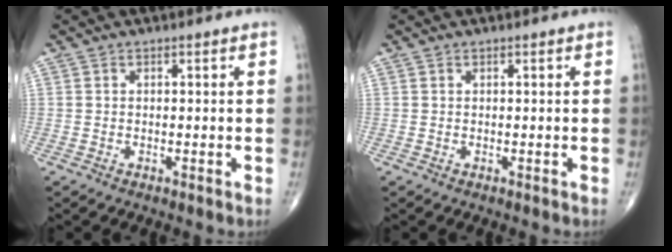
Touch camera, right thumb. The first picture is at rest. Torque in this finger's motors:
{"motor_torque": [0.22, -0.02, -0.06, 0.00, 0.00]}